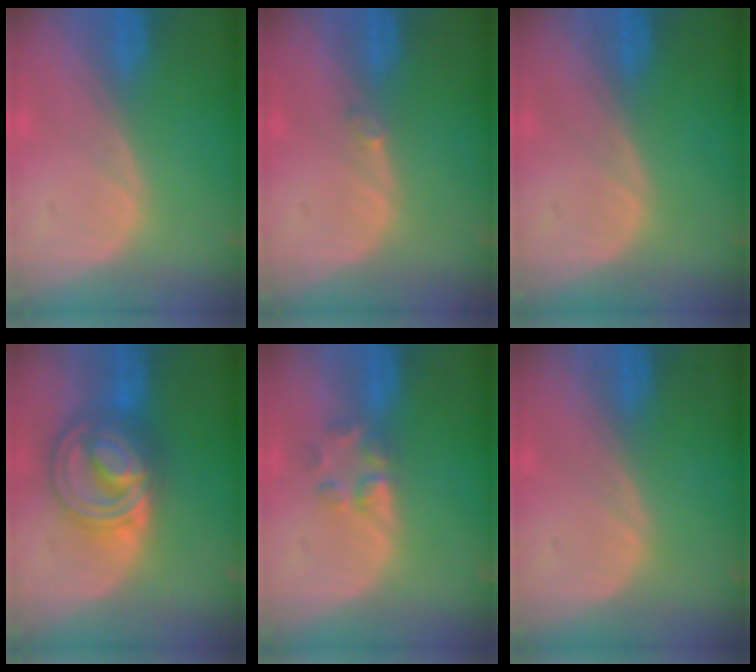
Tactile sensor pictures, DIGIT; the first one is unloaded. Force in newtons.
{"total": 0.6, "press": 0.6, "slide": 0.1}
{"total": 0.0}
{"total": 8.8, "press": 8.8, "slide": 0.7}
{"total": 2.9, "press": 2.9, "slide": 0.3}
{"total": 0.0}